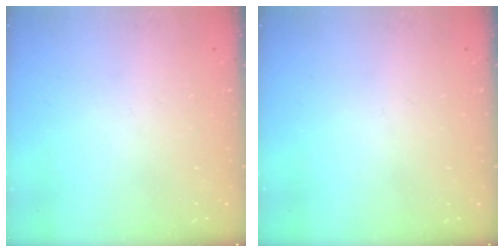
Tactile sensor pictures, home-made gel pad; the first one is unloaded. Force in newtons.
{"total": 0.0}